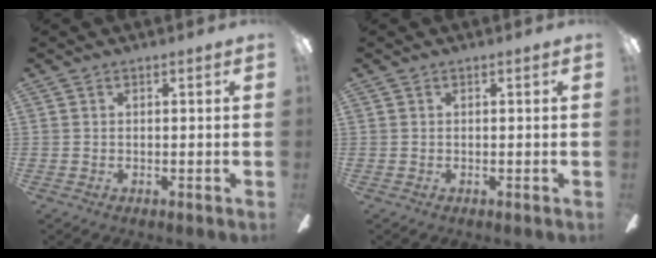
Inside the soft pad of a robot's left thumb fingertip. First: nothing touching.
{"total": 0.0}